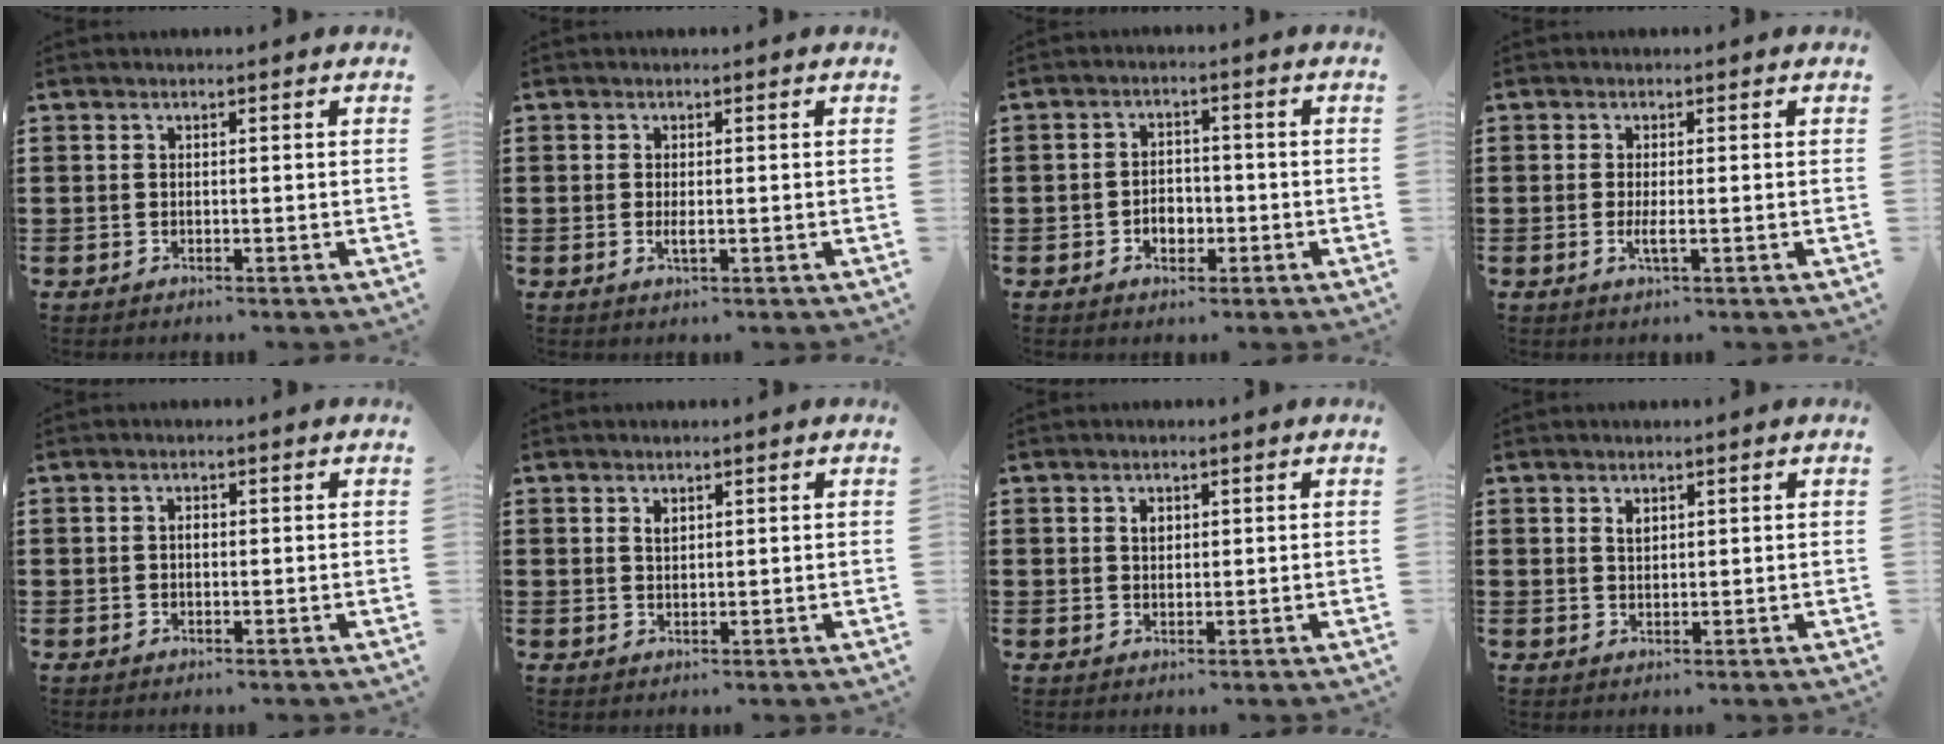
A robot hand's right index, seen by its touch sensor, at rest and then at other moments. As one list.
[{"total": 1.3, "force": [-0.2, 0.4, 1.2], "torque": [-0.023, -0.002, -0.002]}, {"total": 3.3, "force": [-1.2, 2.4, 1.8], "torque": [-0.030, 0.002, -0.027]}, {"total": 2.0, "force": [-0.5, 0.2, 1.9], "torque": [-0.042, -0.006, -0.010]}, {"total": 0.9, "force": [0.0, 0.5, 0.8], "torque": [-0.017, 0.001, -0.001]}, {"total": 1.2, "force": [0.7, 0.7, 0.7], "torque": [-0.015, 0.003, 0.012]}, {"total": 1.5, "force": [0.7, 1.0, 0.9], "torque": [-0.021, 0.005, 0.012]}, {"total": 1.3, "force": [0.8, 0.7, 0.7], "torque": [-0.016, 0.004, 0.014]}]